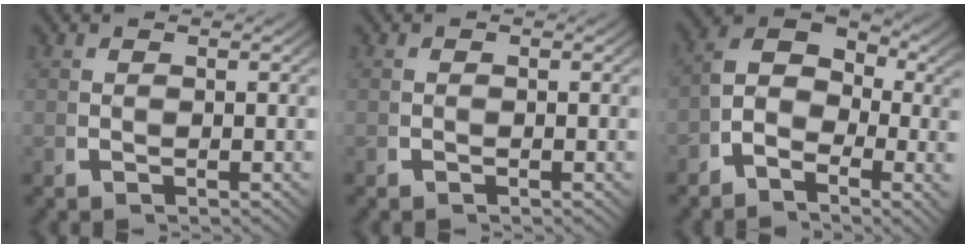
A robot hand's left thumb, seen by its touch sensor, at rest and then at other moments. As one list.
[{"total": 0.0}, {"total": 9.2, "force": [0.5, 6.7, 6.2], "torque": [-0.098, -0.002, -0.024]}]